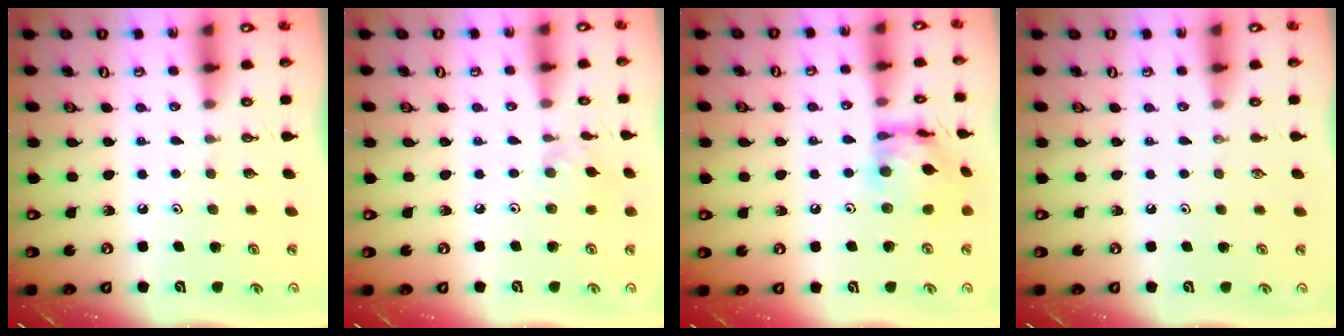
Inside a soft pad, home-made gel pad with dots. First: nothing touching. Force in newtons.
{"total": 1.9, "press": 1.8, "slide": 0.5}
{"total": 13.0, "press": 13.0, "slide": 1.2}
{"total": 0.0}